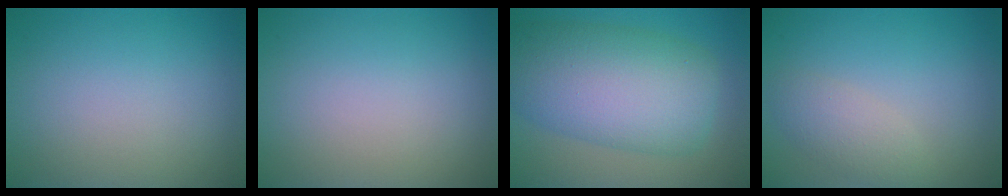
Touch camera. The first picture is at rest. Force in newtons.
{"total": 0.0}
{"total": 10.3, "press": 10.3, "slide": 0.4}
{"total": 2.5, "press": 2.5, "slide": 0.1}